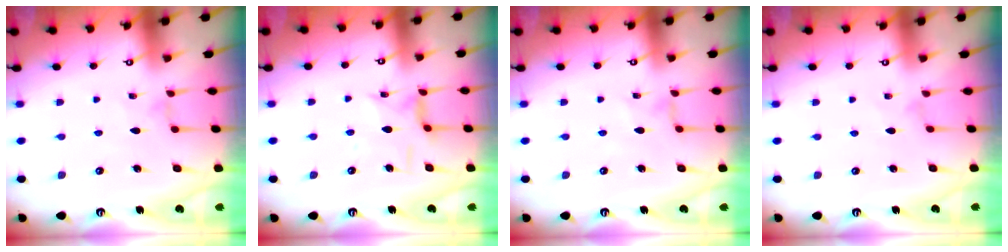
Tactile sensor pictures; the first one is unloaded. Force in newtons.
{"total": 6.7, "press": 6.7, "slide": 0.4}
{"total": 0.6, "press": 0.6, "slide": 0.2}
{"total": 0.0}